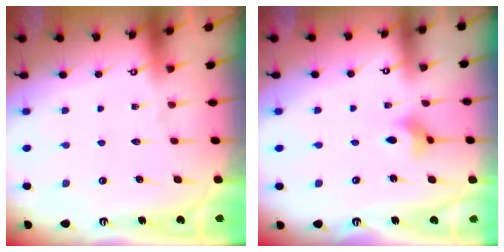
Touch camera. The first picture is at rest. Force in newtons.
{"total": 3.2, "press": 3.1, "slide": 0.5}